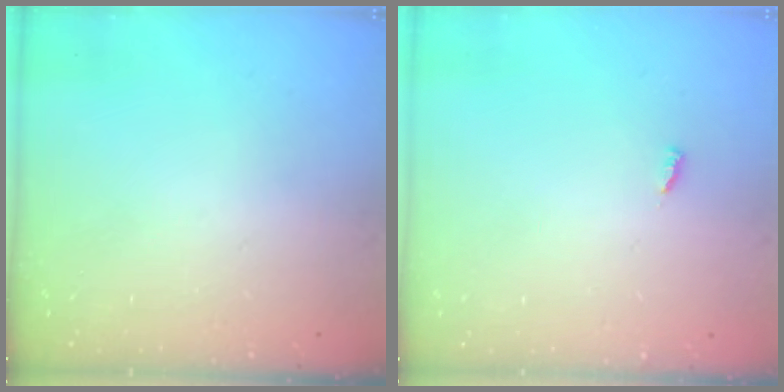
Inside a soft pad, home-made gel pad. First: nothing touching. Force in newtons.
{"total": 3.0, "press": 3.0, "slide": 0.0}